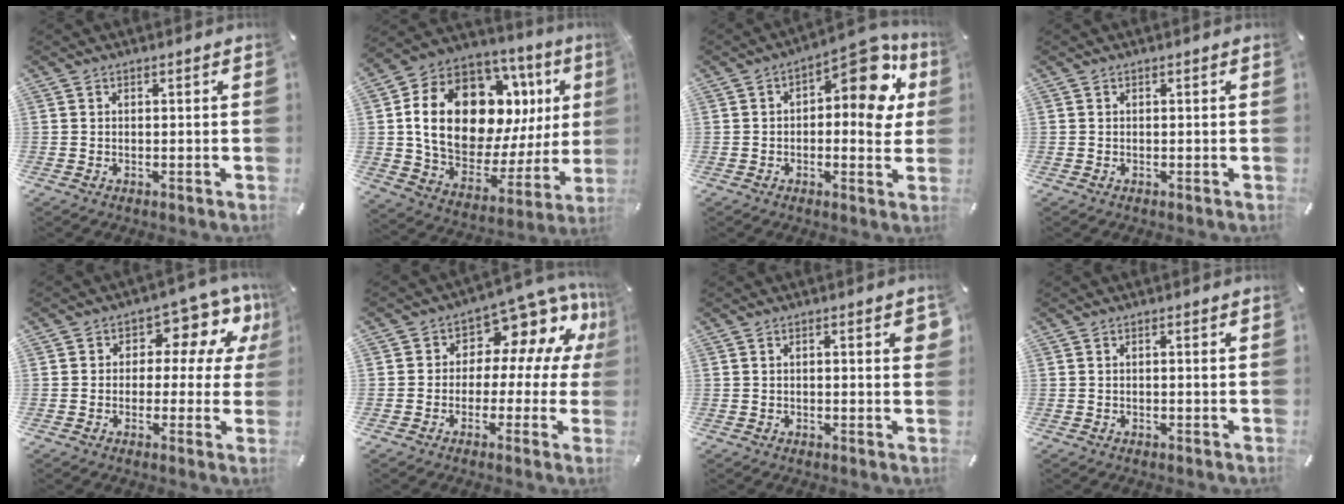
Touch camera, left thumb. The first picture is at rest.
{"total": 23.6, "force": [7.8, 14.5, 16.9], "torque": [-0.300, -0.053, 0.145]}
{"total": 12.9, "force": [5.3, 6.1, 10.1], "torque": [-0.121, -0.052, 0.087]}
{"total": 0.0}
{"total": 10.3, "force": [3.8, 6.8, 6.7], "torque": [-0.085, -0.023, 0.065]}
{"total": 9.2, "force": [4.8, 6.2, 4.8], "torque": [-0.076, -0.048, 0.087]}
{"total": 2.8, "force": [0.5, 0.8, 2.6], "torque": [-0.034, -0.004, 0.005]}
{"total": 0.7, "force": [0.1, 0.2, 0.7], "torque": [-0.014, 0.001, 0.000]}